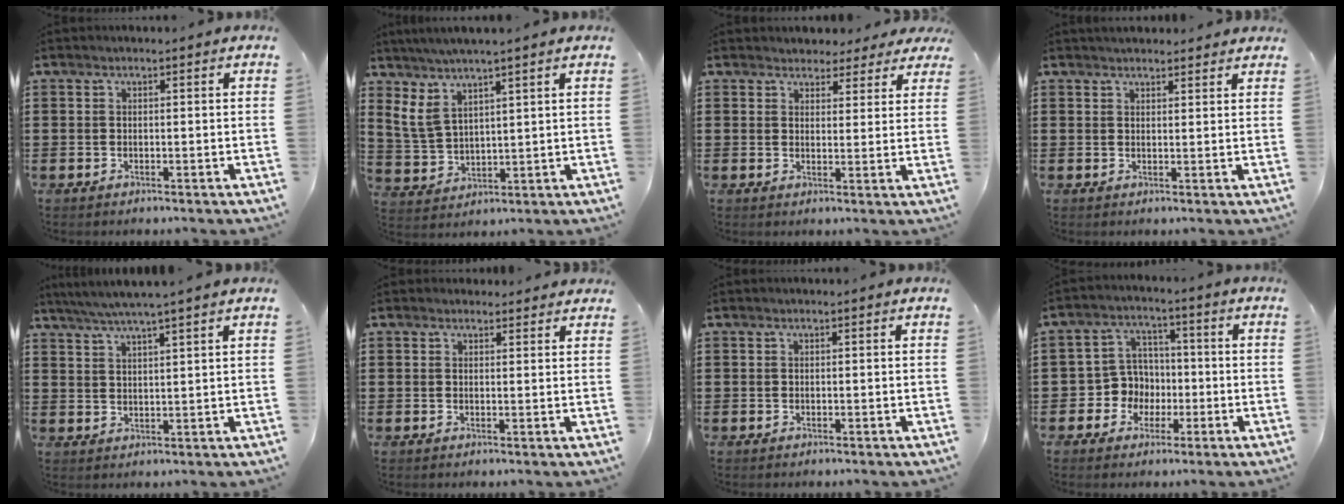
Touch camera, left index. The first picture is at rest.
{"total": 5.5, "force": [3.4, 2.2, 3.8], "torque": [-0.089, -0.002, 0.060]}
{"total": 3.5, "force": [3.1, 1.5, 0.1], "torque": [-0.008, -0.004, 0.058]}
{"total": 2.1, "force": [2.0, 0.5, 0.2], "torque": [-0.008, 0.002, 0.039]}
{"total": 4.0, "force": [3.4, -0.5, 2.0], "torque": [-0.048, -0.010, 0.061]}
{"total": 1.7, "force": [1.5, 0.6, 0.1], "torque": [-0.007, 0.004, 0.031]}
{"total": 0.0}
{"total": 5.8, "force": [-1.1, 5.6, 1.2], "torque": [-0.049, 0.010, -0.023]}